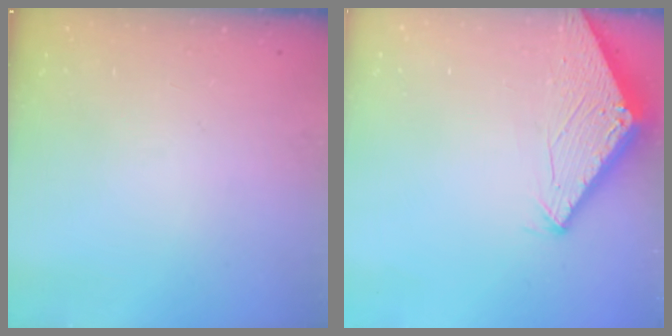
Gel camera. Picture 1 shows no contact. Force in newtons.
{"total": 2.8, "press": 2.8, "slide": 0.2}